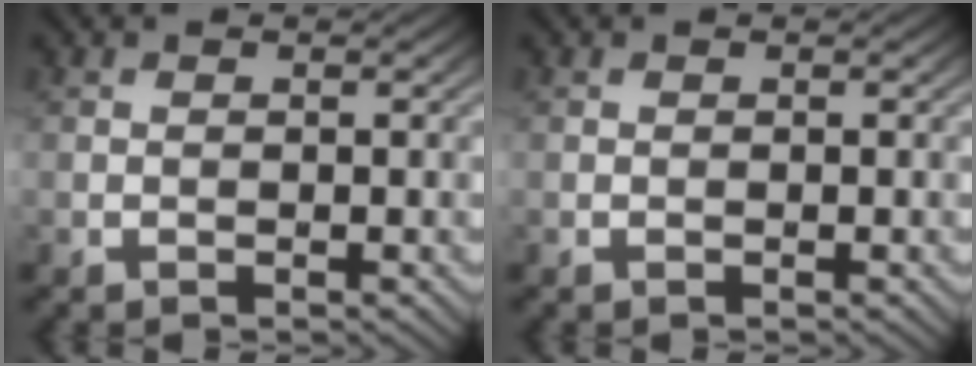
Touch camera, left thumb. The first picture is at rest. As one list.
[{"total": 0.0}]